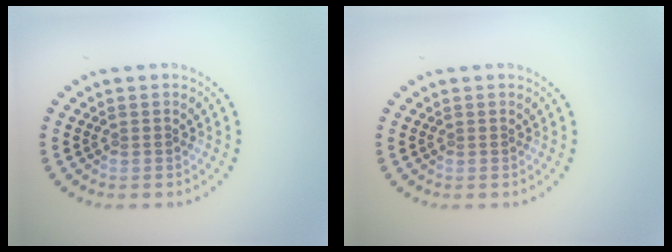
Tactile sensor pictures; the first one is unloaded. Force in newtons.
{"total": 0.0}